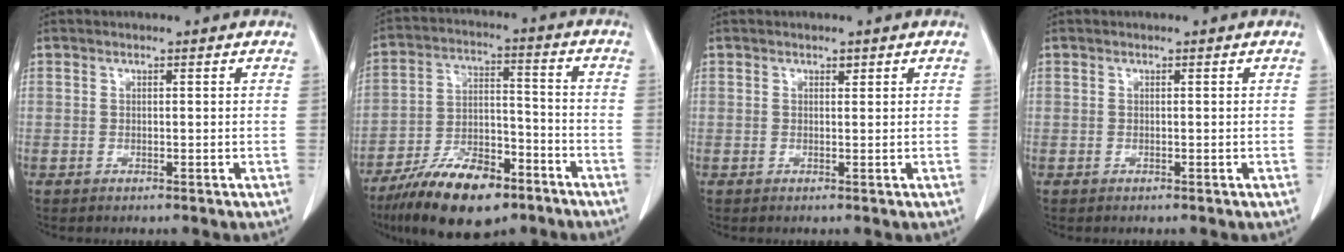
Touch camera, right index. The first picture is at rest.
{"total": 14.8, "force": [-9.9, 5.5, 9.4], "torque": [-0.162, -0.001, -0.171]}
{"total": 0.6, "force": [0.4, 0.3, 0.2], "torque": [-0.003, -0.002, 0.004]}
{"total": 0.0}